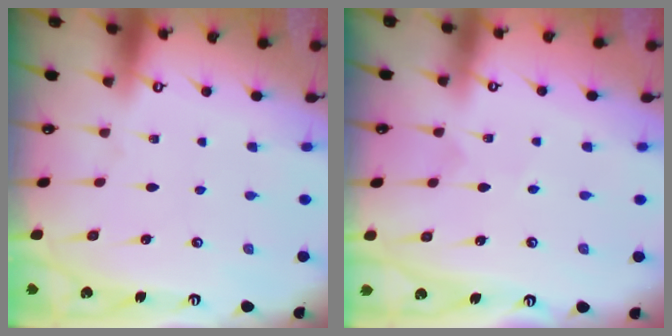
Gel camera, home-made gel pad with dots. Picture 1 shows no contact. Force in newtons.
{"total": 2.8, "press": 2.6, "slide": 1.0}